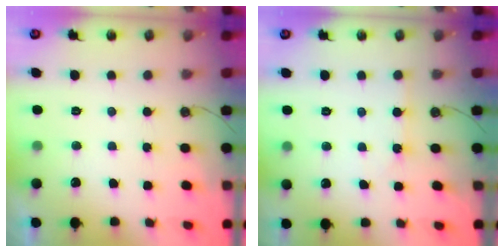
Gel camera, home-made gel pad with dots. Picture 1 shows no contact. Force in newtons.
{"total": 3.3, "press": 3.3, "slide": 0.5}